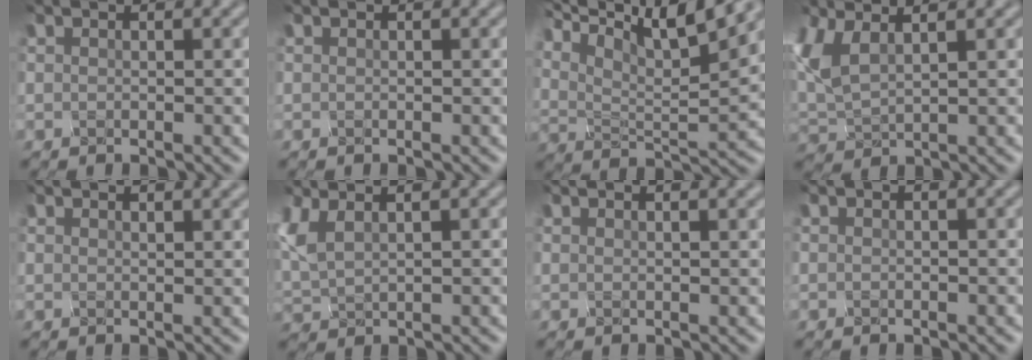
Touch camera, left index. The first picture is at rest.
{"total": 0.0}
{"total": 10.5, "force": [6.7, 3.3, 7.5], "torque": [-0.172, 0.011, 0.129]}
{"total": 3.2, "force": [0.4, 1.6, 2.7], "torque": [-0.096, -0.001, 0.031]}
{"total": 1.9, "force": [1.6, 0.6, 1.0], "torque": [0.001, 0.008, 0.015]}
{"total": 1.9, "force": [0.8, 0.6, 1.6], "torque": [-0.073, 0.006, 0.041]}
{"total": 2.2, "force": [1.6, 0.9, 1.3], "torque": [-0.004, 0.014, 0.010]}
{"total": 0.0}